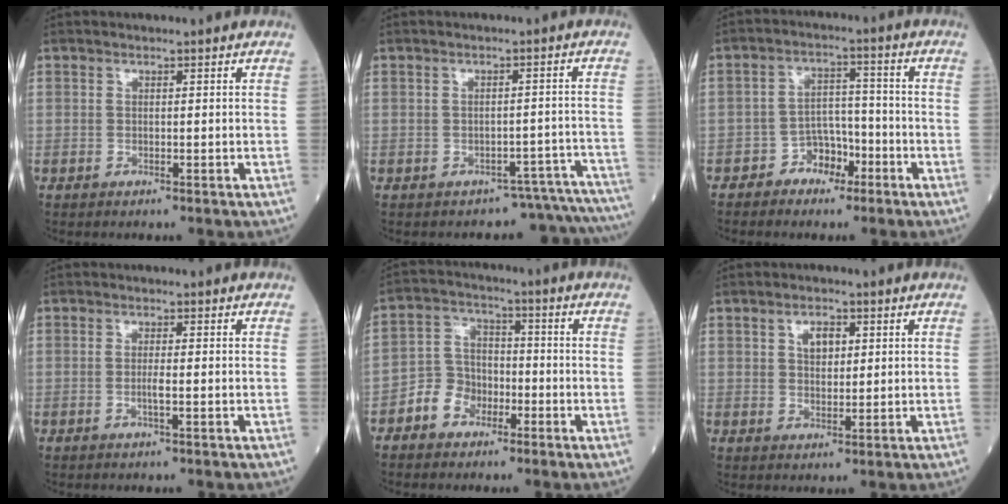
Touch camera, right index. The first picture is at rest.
{"total": 9.6, "force": [-9.4, 1.6, -0.9], "torque": [0.037, 0.047, -0.101]}
{"total": 5.1, "force": [-3.2, 3.4, 2.1], "torque": [-0.029, 0.017, -0.054]}
{"total": 1.6, "force": [-0.5, 0.0, 1.5], "torque": [-0.032, -0.002, -0.011]}
{"total": 6.4, "force": [-3.3, 5.0, 2.2], "torque": [-0.046, 0.022, -0.061]}
{"total": 3.4, "force": [1.2, 1.9, 2.5], "torque": [-0.045, 0.004, 0.020]}